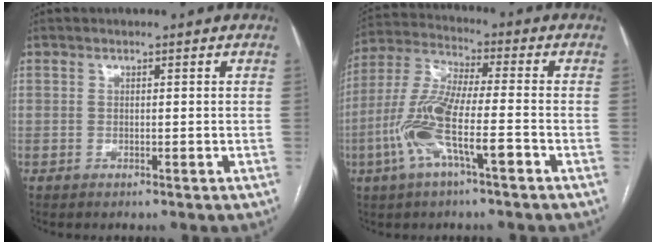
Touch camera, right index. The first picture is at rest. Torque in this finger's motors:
{"motor_torque": [0.96, -0.67, 0.56, 0.21]}